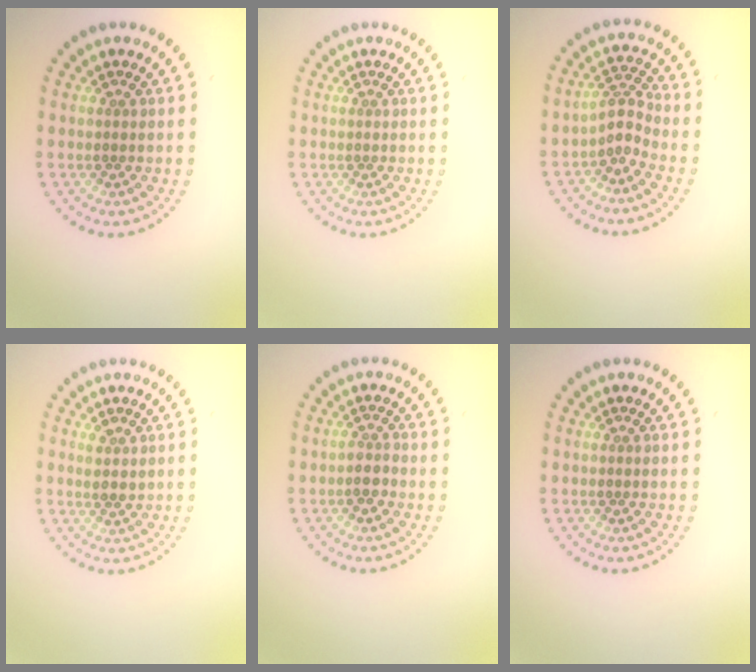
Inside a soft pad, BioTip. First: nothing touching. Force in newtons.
{"total": 0.0}
{"total": 2.3, "press": 1.5, "slide": 1.7}
{"total": 1.5, "press": 1.3, "slide": 0.6}
{"total": 1.5, "press": 1.3, "slide": 0.8}
{"total": 0.0}